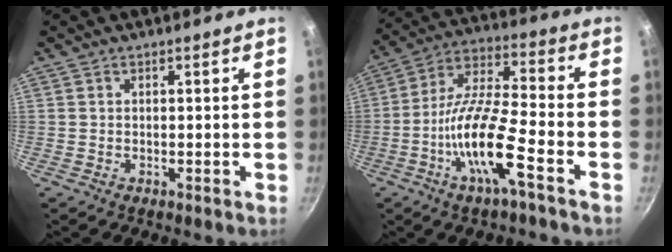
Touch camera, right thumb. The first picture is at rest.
{"total": 14.7, "force": [-6.1, 3.2, 12.9], "torque": [-0.244, 0.039, -0.126]}